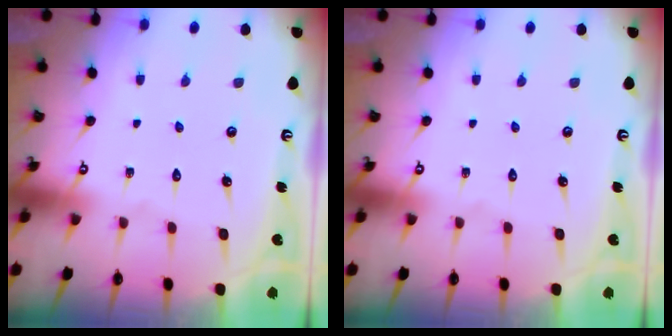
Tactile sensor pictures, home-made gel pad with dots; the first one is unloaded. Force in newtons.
{"total": 0.0}